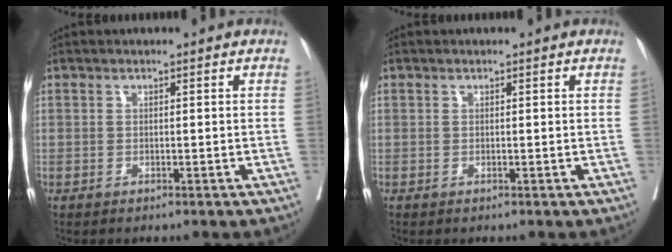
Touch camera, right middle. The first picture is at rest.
{"total": 0.0}